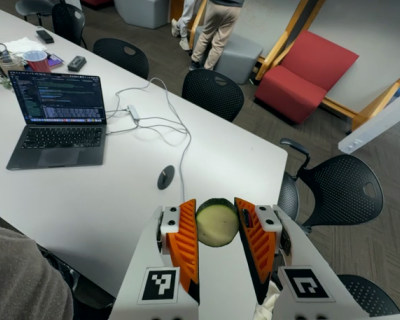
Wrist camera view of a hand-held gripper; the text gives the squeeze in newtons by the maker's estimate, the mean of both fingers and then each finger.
{"total": 13.3, "left": 14.3, "right": 12.3}